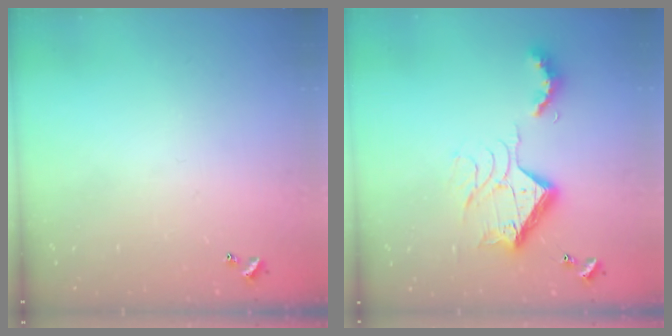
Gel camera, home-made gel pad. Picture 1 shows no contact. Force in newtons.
{"total": 16.2, "press": 16.1, "slide": 1.2}